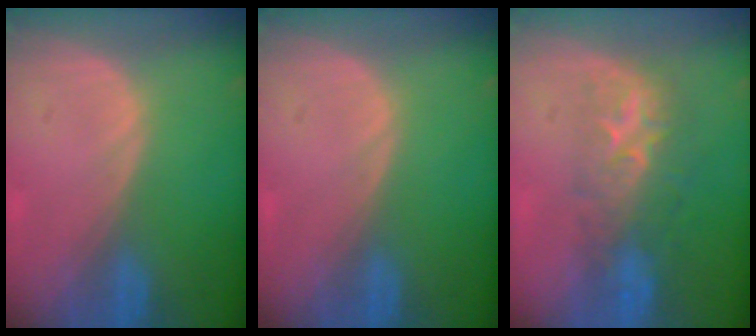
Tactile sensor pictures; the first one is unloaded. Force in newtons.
{"total": 0.0}
{"total": 8.2, "press": 7.4, "slide": 3.7}